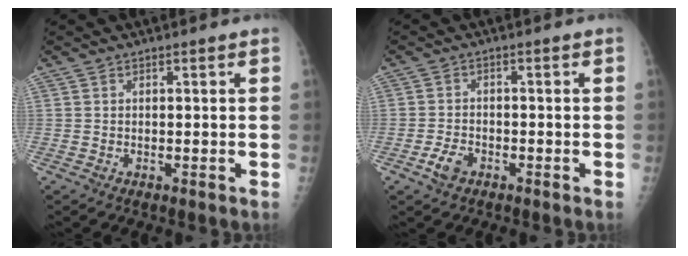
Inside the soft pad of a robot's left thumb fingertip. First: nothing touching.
{"total": 3.4, "force": [-1.9, 2.1, 1.9], "torque": [-0.036, 0.010, -0.034]}